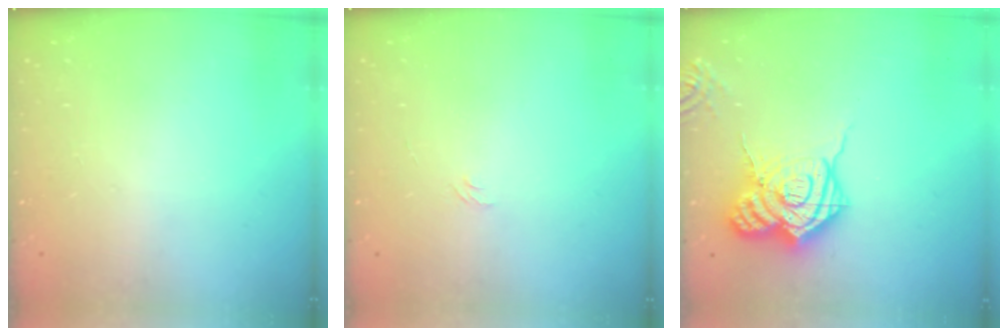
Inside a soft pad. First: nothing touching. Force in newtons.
{"total": 4.0, "press": 4.0, "slide": 0.4}
{"total": 19.0, "press": 19.0, "slide": 1.7}